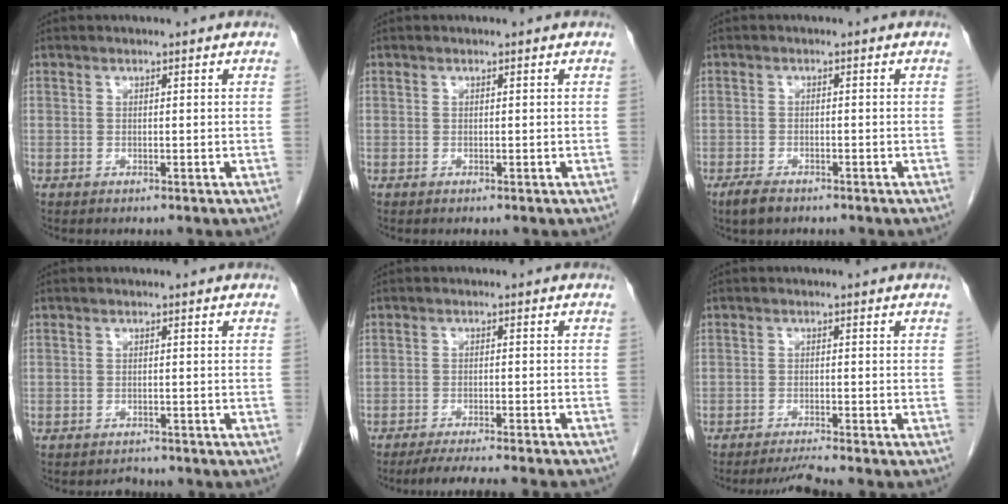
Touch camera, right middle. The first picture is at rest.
{"total": 0.0}
{"total": 2.7, "force": [-2.1, 0.9, 1.5], "torque": [-0.040, -0.006, -0.032]}
{"total": 1.2, "force": [-1.2, 0.3, -0.2], "torque": [-0.005, -0.006, -0.016]}
{"total": 12.7, "force": [-11.4, 0.4, 5.6], "torque": [-0.073, -0.020, -0.149]}
{"total": 2.8, "force": [-2.4, -1.4, 0.4], "torque": [-0.019, -0.018, -0.043]}